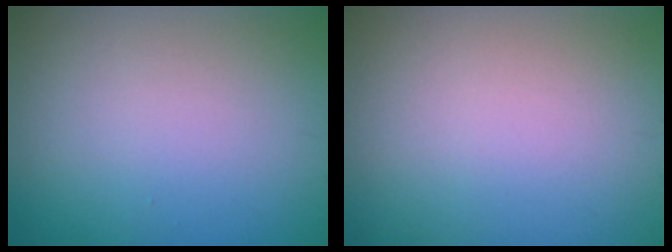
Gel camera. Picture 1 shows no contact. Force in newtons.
{"total": 0.0}